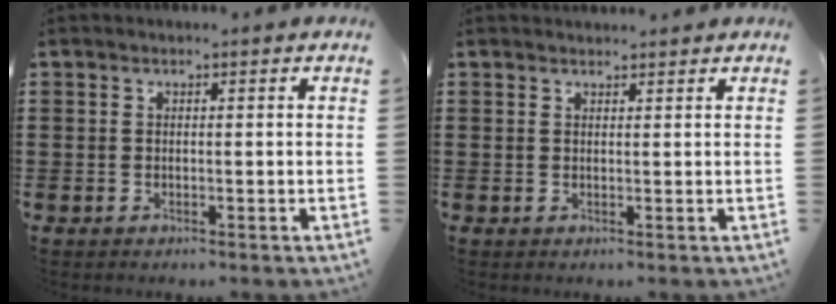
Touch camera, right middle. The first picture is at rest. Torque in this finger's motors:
{"motor_torque": [0.00, 0.00, 0.03, -0.01]}